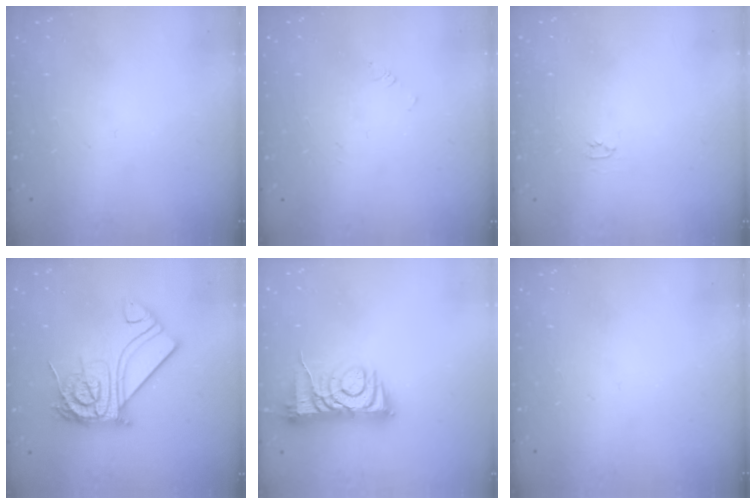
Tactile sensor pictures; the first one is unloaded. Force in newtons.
{"total": 1.4, "press": 1.3, "slide": 0.3}
{"total": 2.0, "press": 2.0, "slide": 0.3}
{"total": 21.6, "press": 21.6, "slide": 2.0}
{"total": 8.4, "press": 8.3, "slide": 0.9}
{"total": 0.0}